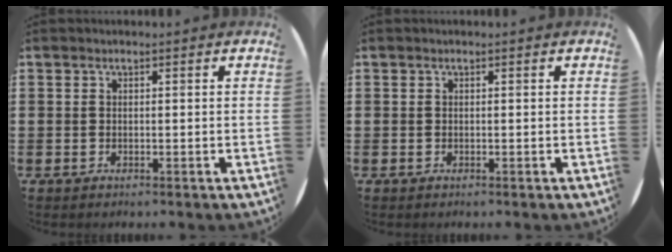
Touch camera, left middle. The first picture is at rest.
{"total": 0.0}